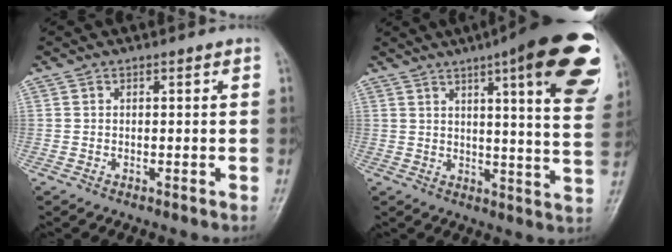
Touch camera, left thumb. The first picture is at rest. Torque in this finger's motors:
{"motor_torque": [2.51, 1.10, 1.80, -0.97, 0.28]}